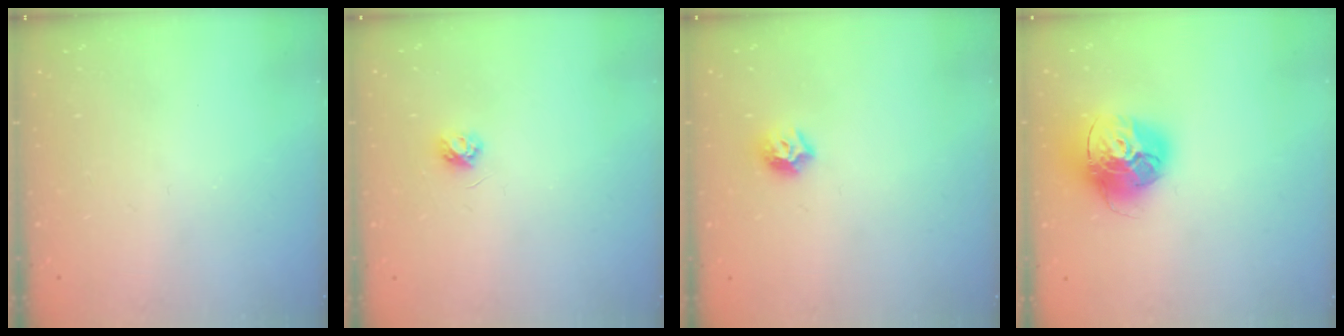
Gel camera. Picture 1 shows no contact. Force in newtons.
{"total": 3.3, "press": 3.3, "slide": 0.3}
{"total": 6.4, "press": 6.4, "slide": 0.8}
{"total": 16.2, "press": 16.1, "slide": 1.6}